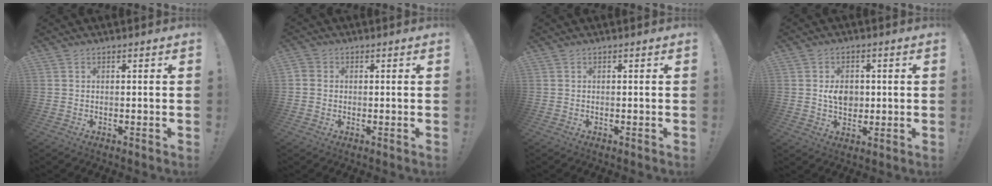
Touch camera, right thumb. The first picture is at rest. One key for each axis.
{"total": 2.7, "fx": -0.1, "fy": 2.5, "fz": 1.0, "tx": -0.011, "ty": 0.005, "tz": -0.002}
{"total": 0.0}
{"total": 6.4, "fx": 0.1, "fy": 4.8, "fz": 4.3, "tx": -0.045, "ty": 0.001, "tz": 0.001}